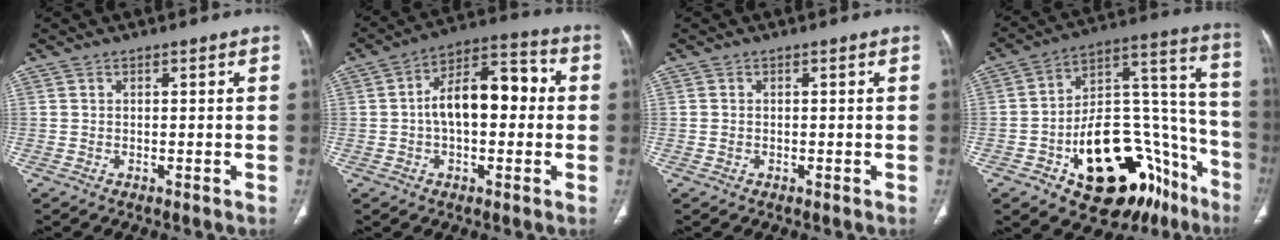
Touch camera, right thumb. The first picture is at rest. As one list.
[{"total": 13.3, "force": [0.4, 7.3, 11.2], "torque": [-0.163, 0.042, -0.005]}, {"total": 0.8, "force": [-0.1, 0.7, 0.4], "torque": [-0.009, 0.001, 0.000]}, {"total": 29.3, "force": [-14.0, 15.6, 20.5], "torque": [-0.213, 0.113, -0.195]}]